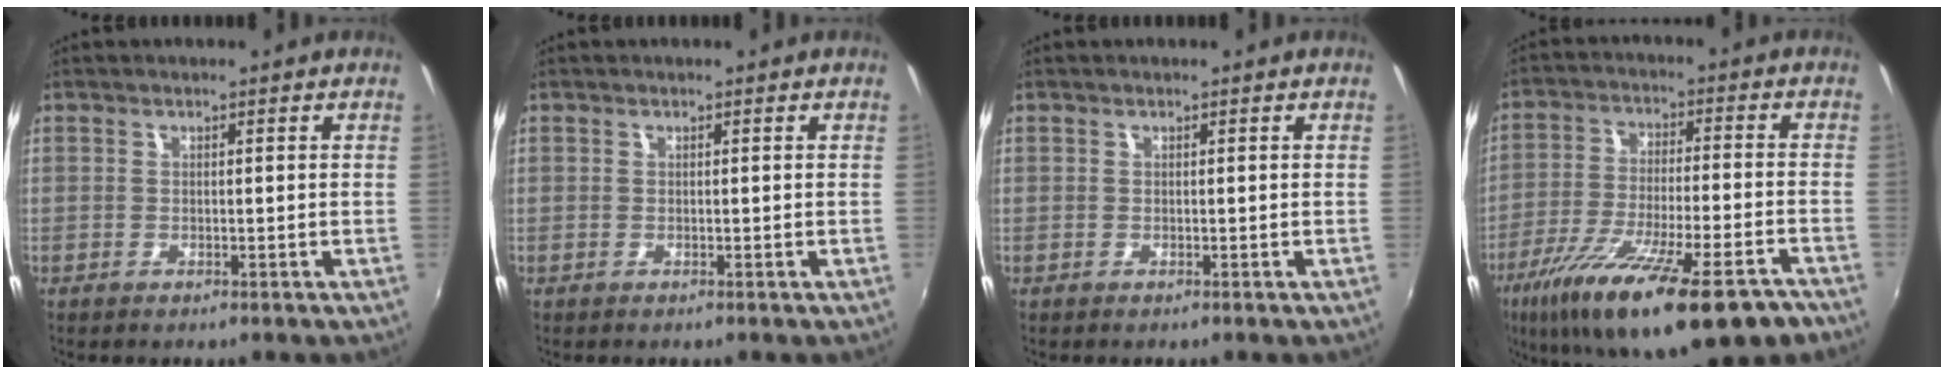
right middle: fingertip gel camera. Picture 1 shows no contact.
{"total": 0.0}
{"total": 0.0}
{"total": 23.8, "force": [-15.5, 5.6, 17.1], "torque": [-0.302, -0.066, -0.243]}